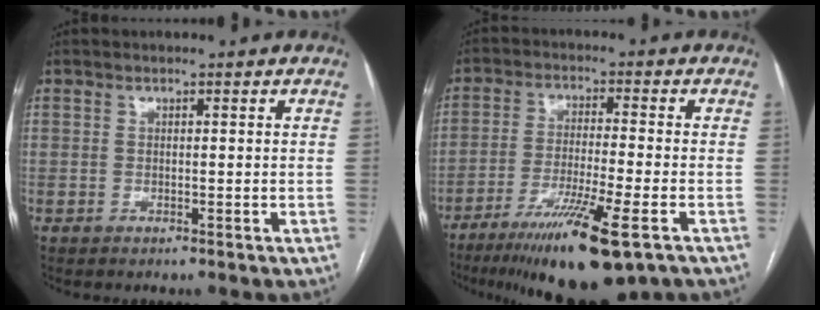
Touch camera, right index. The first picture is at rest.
{"total": 14.0, "force": [-8.5, 0.9, 11.1], "torque": [-0.188, -0.040, -0.138]}